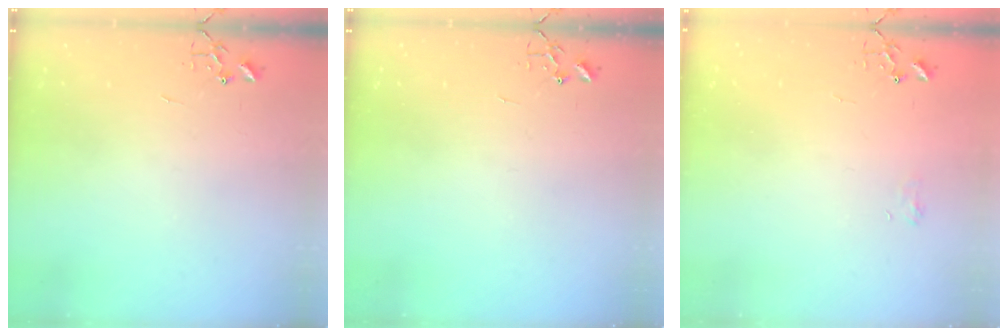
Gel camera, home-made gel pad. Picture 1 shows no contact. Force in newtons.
{"total": 0.0}
{"total": 5.1, "press": 5.1, "slide": 0.6}